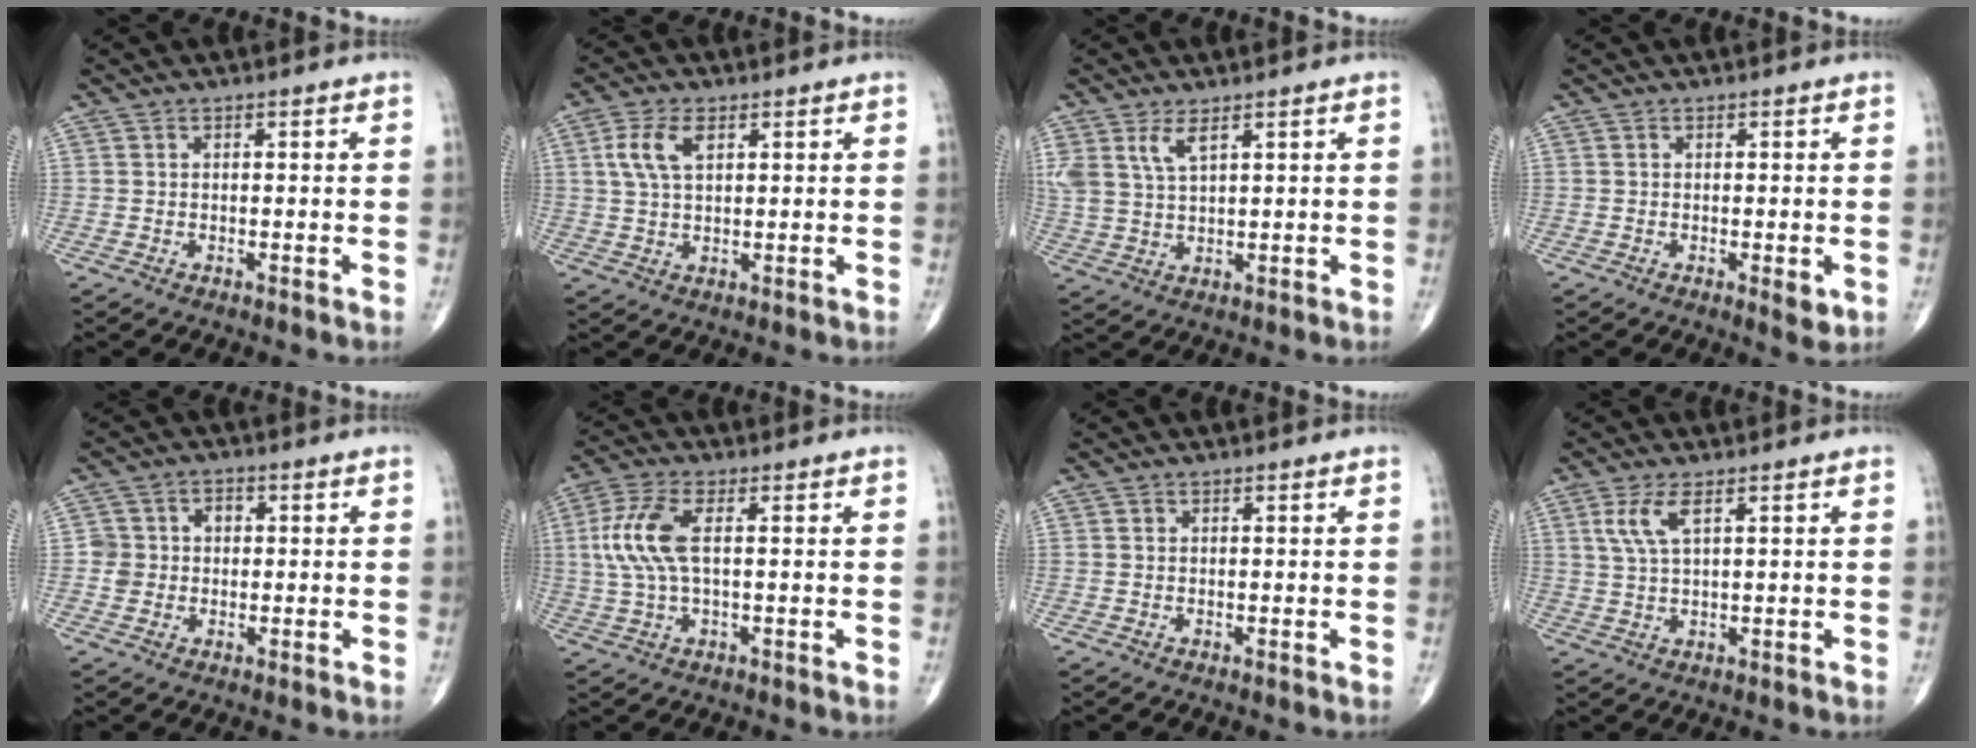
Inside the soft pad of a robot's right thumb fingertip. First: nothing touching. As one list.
[{"total": 6.1, "force": [2.1, 3.2, 4.8], "torque": [-0.106, 0.003, 0.042]}, {"total": 5.4, "force": [3.0, 2.2, 4.0], "torque": [-0.085, -0.009, 0.070]}, {"total": 2.4, "force": [-0.6, 0.8, 2.2], "torque": [-0.026, -0.006, -0.007]}, {"total": 4.5, "force": [0.1, 4.3, 1.4], "torque": [0.001, 0.016, -0.002]}, {"total": 9.1, "force": [1.2, 3.7, 8.2], "torque": [-0.204, 0.013, 0.024]}, {"total": 0.0}, {"total": 4.8, "force": [2.2, 1.4, 4.1], "torque": [-0.096, -0.003, 0.052]}]